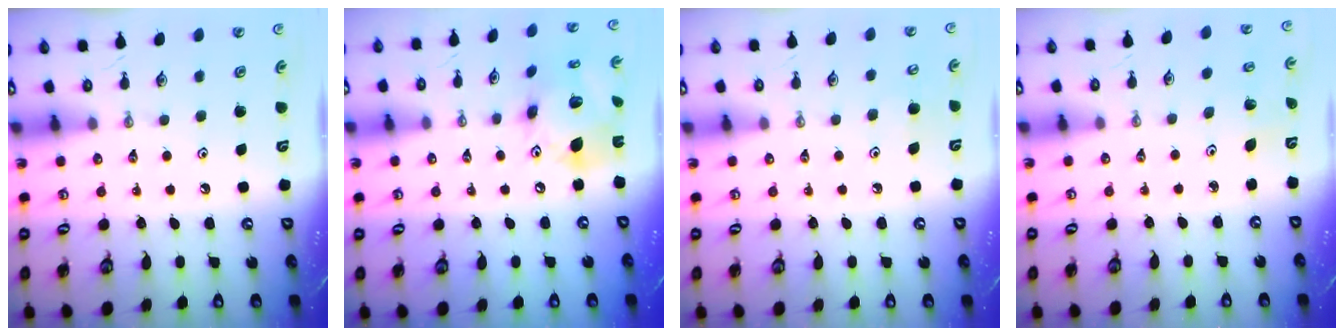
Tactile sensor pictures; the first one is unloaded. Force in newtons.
{"total": 16.8, "press": 16.7, "slide": 1.8}
{"total": 4.4, "press": 4.4, "slide": 0.5}
{"total": 1.1, "press": 1.1, "slide": 0.1}